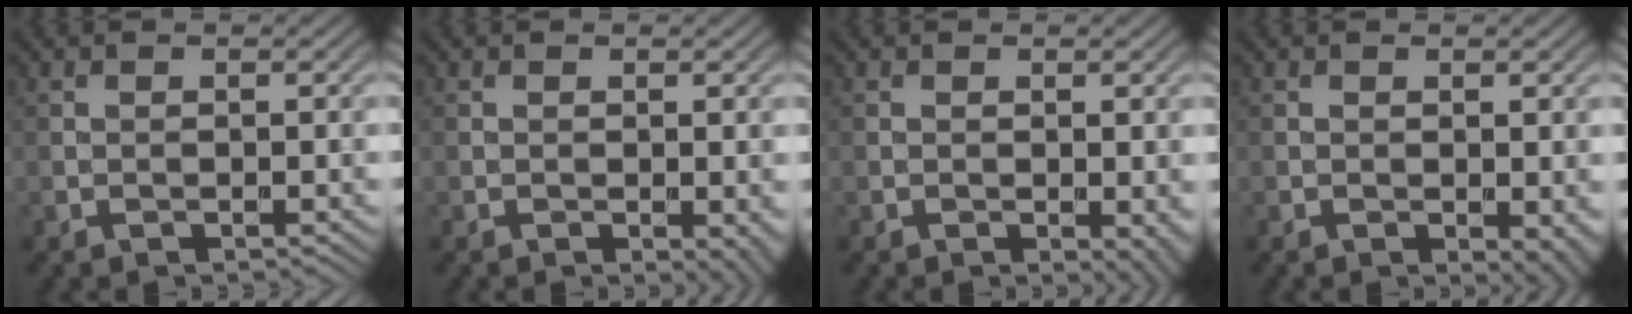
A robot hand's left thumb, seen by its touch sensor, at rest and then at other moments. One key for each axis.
{"total": 1.4, "fx": -0.4, "fy": 0.6, "fz": 1.2, "tx": -0.011, "ty": -0.005, "tz": -0.003}
{"total": 1.7, "fx": -0.4, "fy": 0.8, "fz": 1.4, "tx": -0.012, "ty": -0.006, "tz": -0.003}
{"total": 2.2, "fx": -0.7, "fy": 1.1, "fz": 1.8, "tx": -0.018, "ty": -0.006, "tz": -0.006}